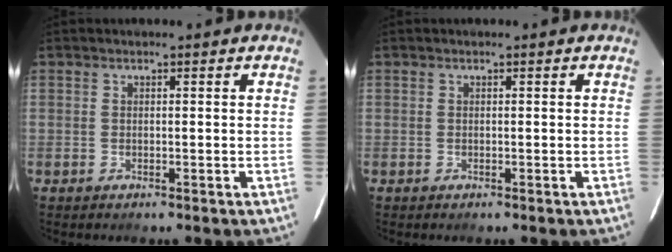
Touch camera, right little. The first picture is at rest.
{"total": 0.0}